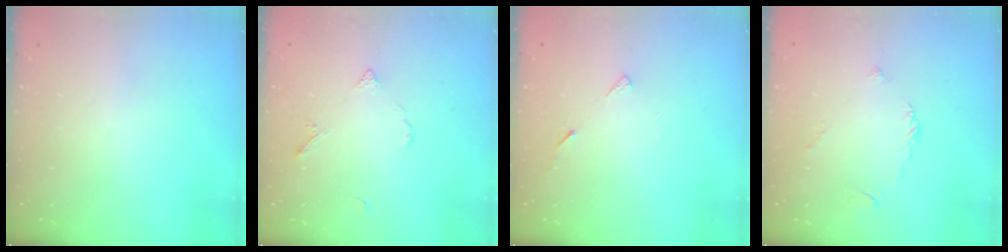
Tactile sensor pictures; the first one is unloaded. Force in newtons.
{"total": 4.2, "press": 4.1, "slide": 0.8}
{"total": 5.0, "press": 5.0, "slide": 0.5}
{"total": 2.5, "press": 2.4, "slide": 0.7}